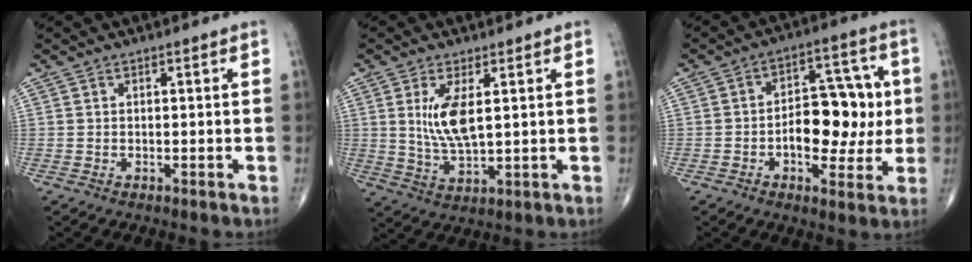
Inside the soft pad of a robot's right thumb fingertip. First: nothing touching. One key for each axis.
{"total": 7.9, "fx": 1.9, "fy": 2.8, "fz": 7.2, "tx": -0.145, "ty": -0.020, "tz": 0.046}
{"total": 13.9, "fx": -1.0, "fy": 7.9, "fz": 11.4, "tx": -0.121, "ty": 0.028, "tz": -0.013}